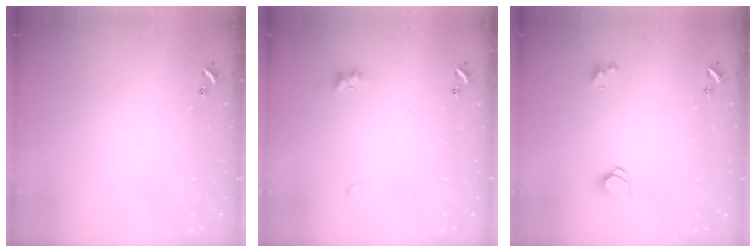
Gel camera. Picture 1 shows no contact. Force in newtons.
{"total": 1.4, "press": 1.3, "slide": 0.5}
{"total": 1.5, "press": 1.4, "slide": 0.5}